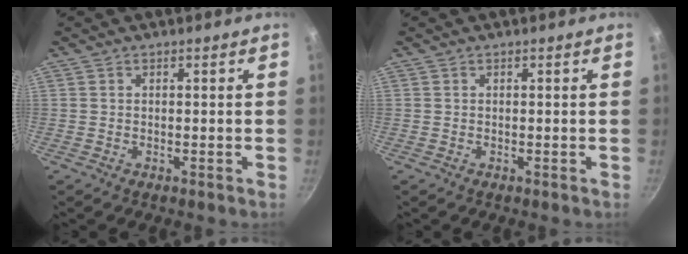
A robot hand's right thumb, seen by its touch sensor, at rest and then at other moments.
{"total": 0.0}